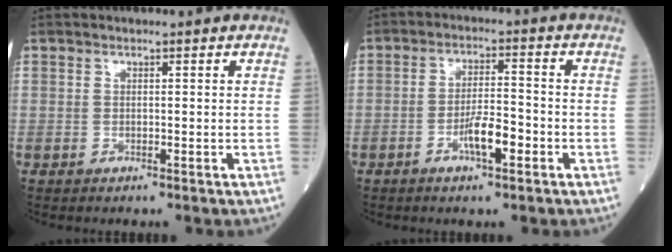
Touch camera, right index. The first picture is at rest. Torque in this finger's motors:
{"motor_torque": [0.05, -0.21, 0.07, 0.07]}